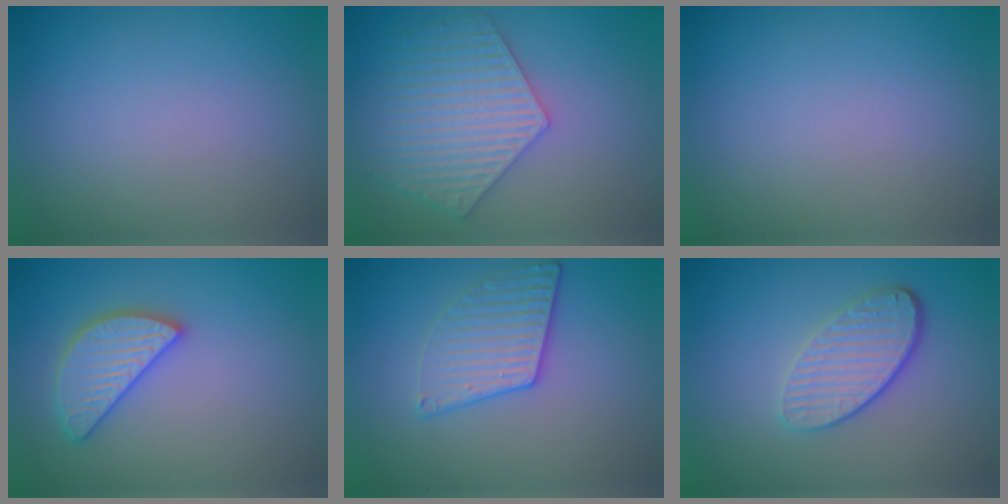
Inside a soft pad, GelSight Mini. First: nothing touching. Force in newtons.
{"total": 5.9, "press": 5.1, "slide": 3.0}
{"total": 0.0}
{"total": 3.8, "press": 3.7, "slide": 0.7}
{"total": 3.1, "press": 3.0, "slide": 0.8}
{"total": 4.2, "press": 3.2, "slide": 2.8}